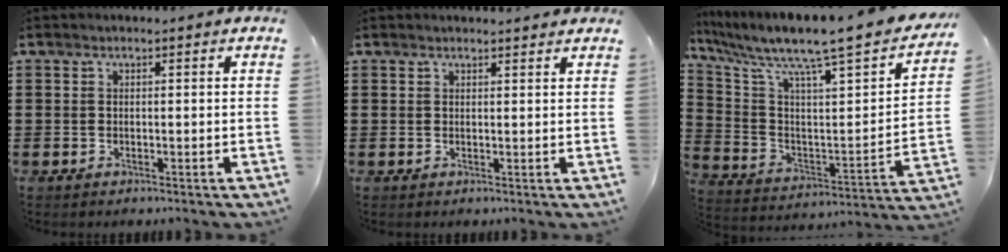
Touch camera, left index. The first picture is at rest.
{"total": 1.3, "force": [1.2, 0.0, 0.2], "torque": [-0.007, -0.001, 0.025]}
{"total": 9.1, "force": [7.4, 0.1, 5.4], "torque": [-0.130, -0.068, 0.106]}